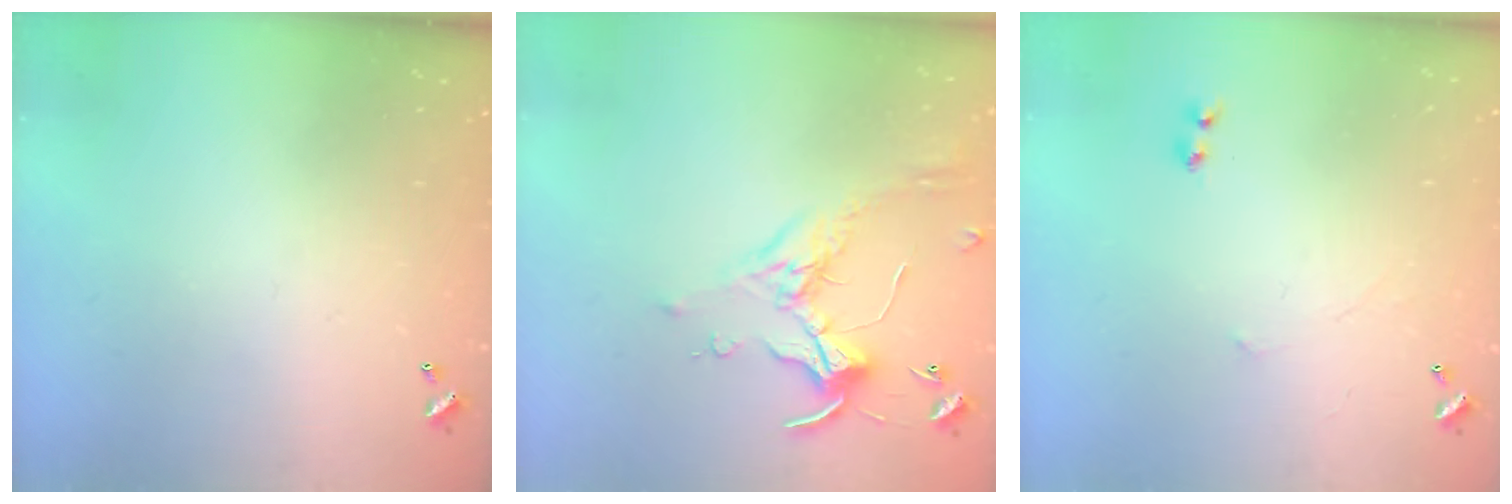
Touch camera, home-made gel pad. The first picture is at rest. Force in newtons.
{"total": 0.5, "press": 0.4, "slide": 0.4}
{"total": 2.3, "press": 2.3, "slide": 0.3}